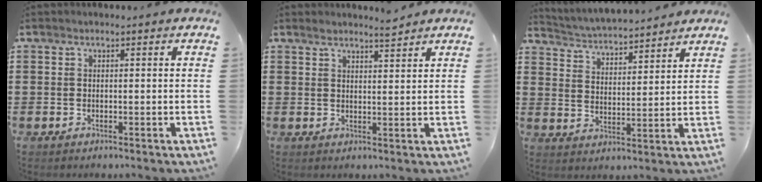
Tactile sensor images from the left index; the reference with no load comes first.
{"total": 2.9, "force": [2.7, 0.0, 0.9], "torque": [-0.023, 0.001, 0.051]}
{"total": 3.7, "force": [3.7, -0.1, 0.2], "torque": [-0.026, -0.030, 0.059]}